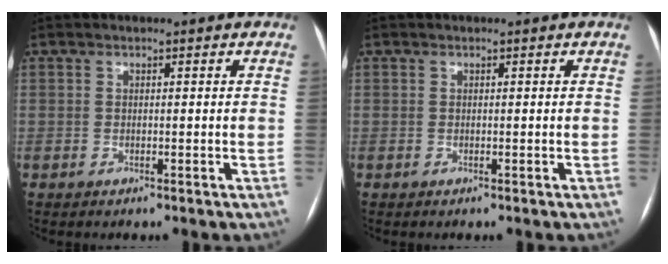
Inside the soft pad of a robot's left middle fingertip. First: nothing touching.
{"total": 0.0}